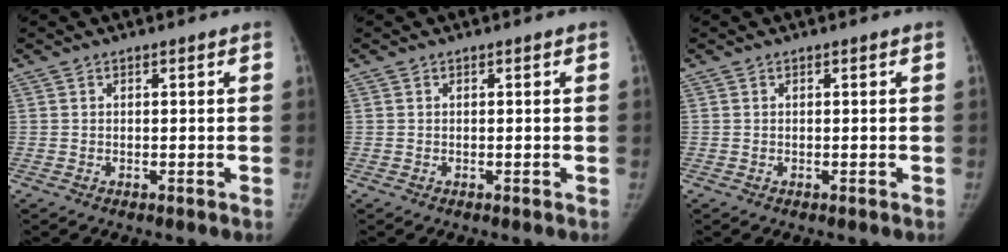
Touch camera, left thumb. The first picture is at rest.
{"total": 0.0}
{"total": 0.0}